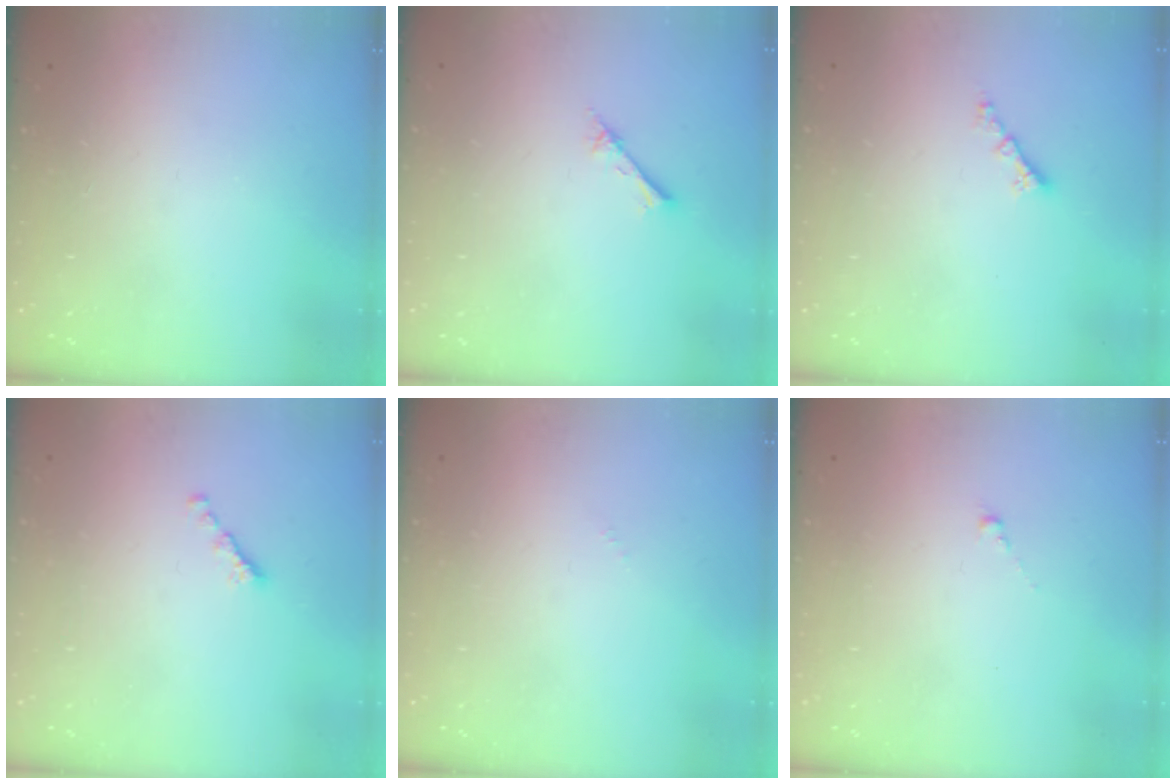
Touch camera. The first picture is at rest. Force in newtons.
{"total": 2.7, "press": 2.6, "slide": 0.3}
{"total": 1.8, "press": 1.8, "slide": 0.2}
{"total": 1.5, "press": 1.4, "slide": 0.5}
{"total": 0.0}
{"total": 0.0}